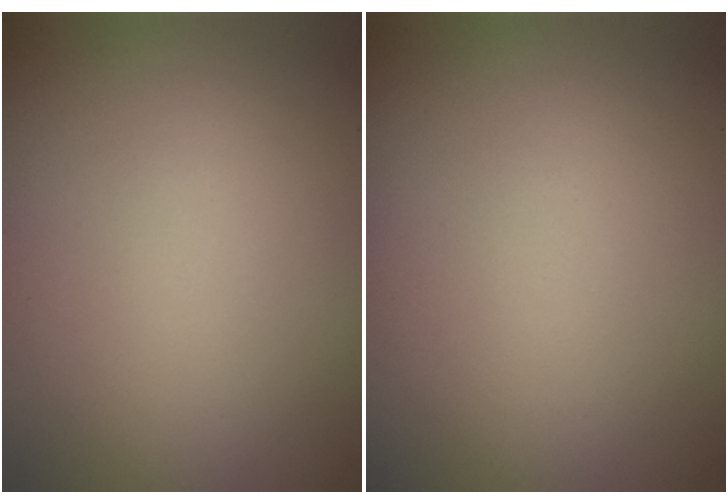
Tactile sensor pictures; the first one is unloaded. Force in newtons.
{"total": 0.0}